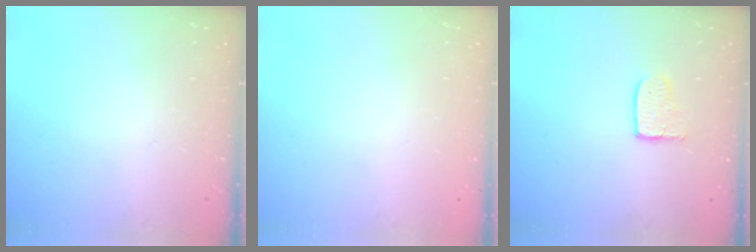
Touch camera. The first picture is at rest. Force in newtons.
{"total": 0.0}
{"total": 5.5, "press": 5.5, "slide": 0.2}